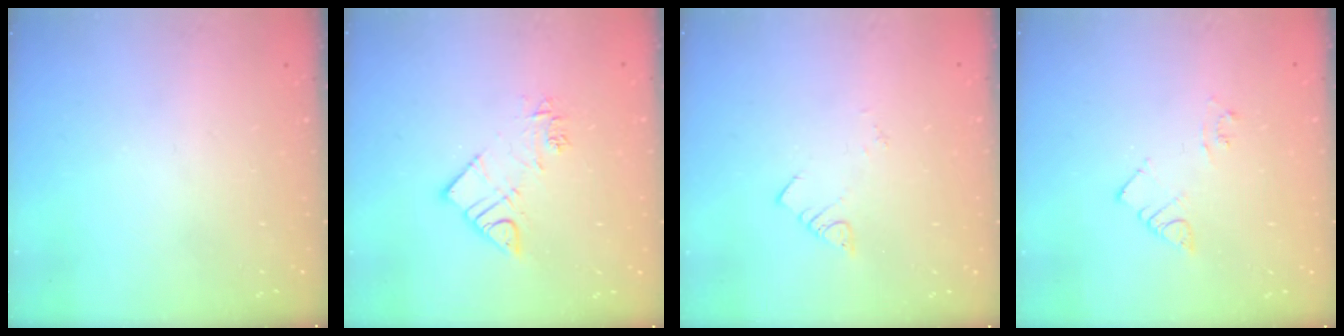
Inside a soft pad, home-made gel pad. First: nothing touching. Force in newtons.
{"total": 9.3, "press": 9.3, "slide": 0.8}
{"total": 2.0, "press": 2.0, "slide": 0.1}
{"total": 5.0, "press": 4.9, "slide": 0.7}